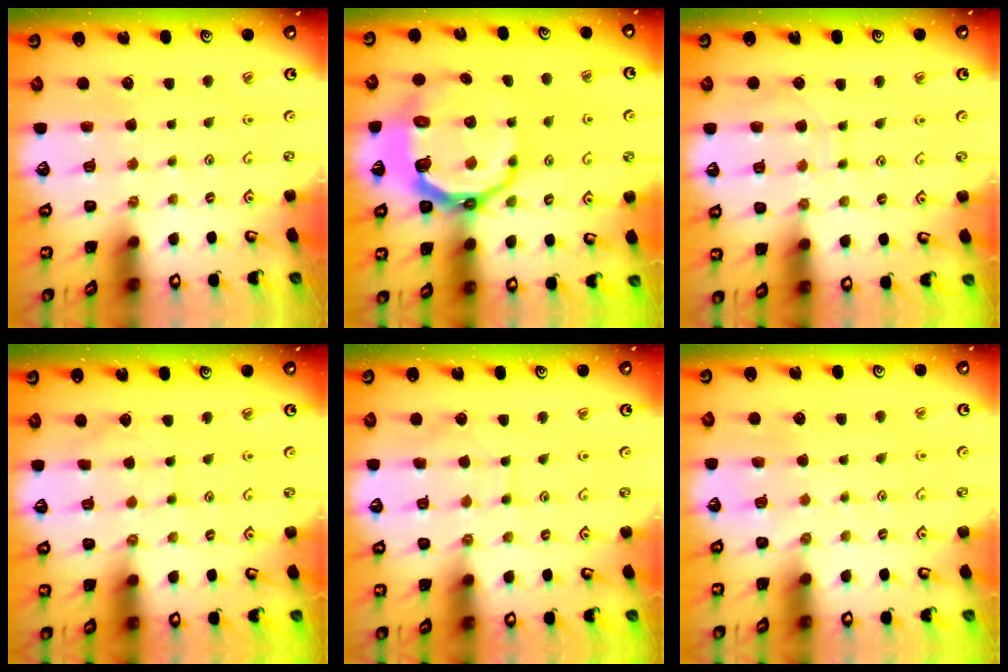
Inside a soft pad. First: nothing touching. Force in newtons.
{"total": 13.2, "press": 12.4, "slide": 4.4}
{"total": 7.6, "press": 7.5, "slide": 0.7}
{"total": 4.1, "press": 4.1, "slide": 0.4}
{"total": 6.1, "press": 6.1, "slide": 0.6}
{"total": 3.4, "press": 3.3, "slide": 0.5}